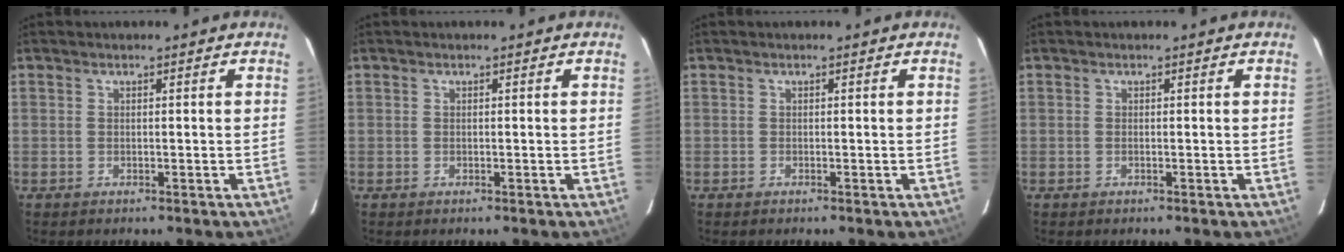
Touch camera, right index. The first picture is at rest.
{"total": 0.0}
{"total": 0.0}
{"total": 0.0}